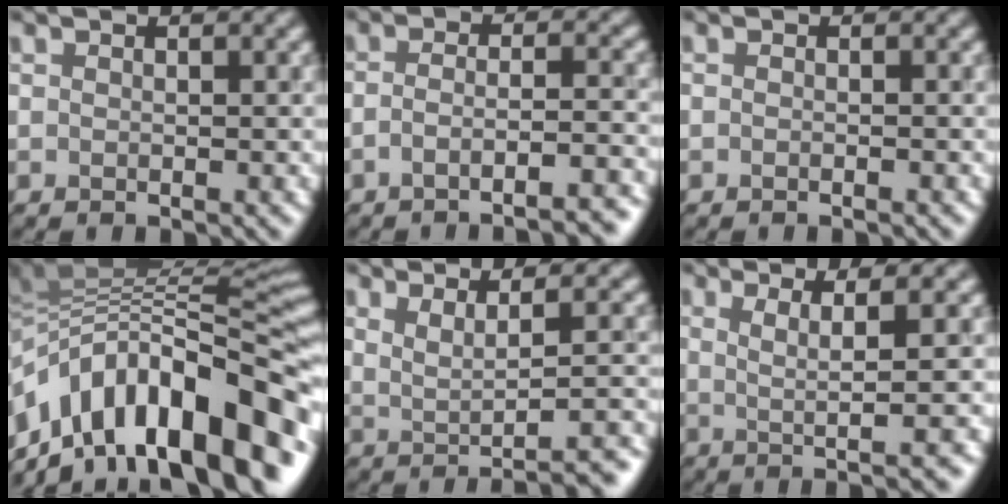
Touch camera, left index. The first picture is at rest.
{"total": 6.5, "force": [-4.6, 1.3, 4.3], "torque": [-0.052, 0.013, -0.051]}
{"total": 0.5, "force": [-0.5, 0.0, 0.1], "torque": [0.000, -0.010, -0.009]}
{"total": 14.3, "force": [-6.8, 6.3, 10.8], "torque": [-0.171, 0.023, -0.111]}
{"total": 5.7, "force": [0.5, 2.2, 5.2], "torque": [-0.033, 0.018, 0.018]}
{"total": 3.6, "force": [0.7, 0.0, 3.6], "torque": [-0.069, 0.008, 0.030]}